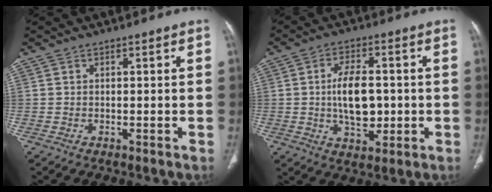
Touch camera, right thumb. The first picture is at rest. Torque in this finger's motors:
{"motor_torque": [2.60, 2.41, 1.13, -0.41, 0.36]}